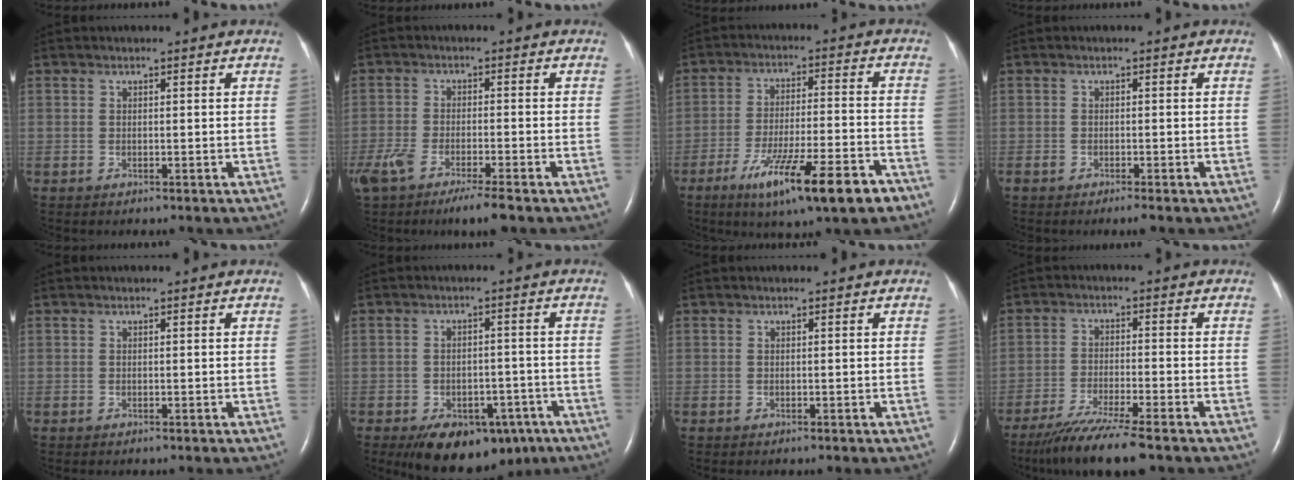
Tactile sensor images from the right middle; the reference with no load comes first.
{"total": 8.8, "force": [-6.1, 1.3, 6.2], "torque": [-0.116, -0.016, -0.103]}
{"total": 14.7, "force": [-8.9, 1.3, 11.6], "torque": [-0.177, -0.024, -0.140]}
{"total": 1.5, "force": [-1.1, 0.1, 0.9], "torque": [-0.021, -0.004, -0.020]}
{"total": 0.0}
{"total": 12.5, "force": [-7.8, 6.9, 6.9], "torque": [-0.102, 0.006, -0.107]}
{"total": 0.0}
{"total": 9.4, "force": [-7.4, -0.4, 5.8], "torque": [-0.101, -0.030, -0.125]}